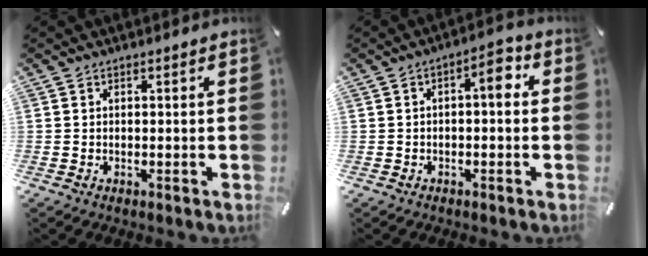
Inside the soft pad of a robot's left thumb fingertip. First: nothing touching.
{"total": 5.3, "force": [0.2, 2.3, 4.7], "torque": [-0.068, 0.008, -0.007]}